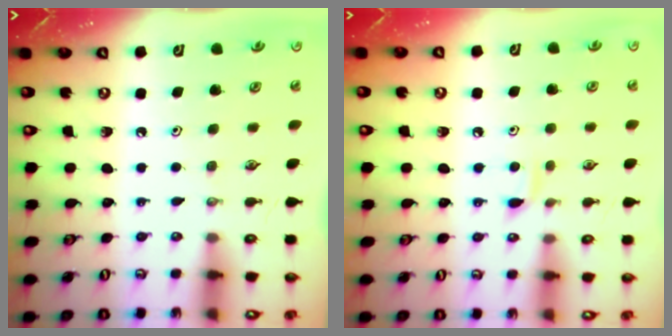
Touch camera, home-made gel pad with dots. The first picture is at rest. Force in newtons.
{"total": 4.8, "press": 4.7, "slide": 0.6}